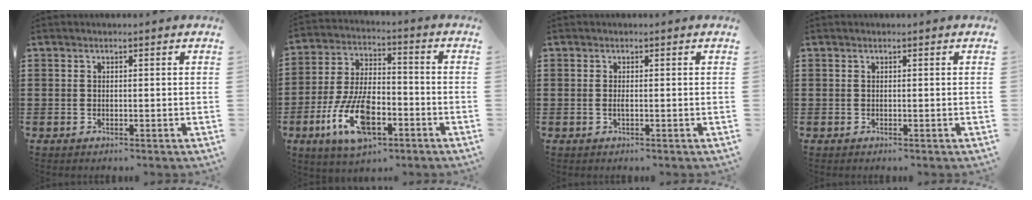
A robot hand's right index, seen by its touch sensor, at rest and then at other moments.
{"total": 11.9, "force": [-5.2, 5.5, 9.3], "torque": [-0.204, 0.004, -0.095]}
{"total": 0.8, "force": [-0.1, 0.1, 0.8], "torque": [-0.015, -0.006, 0.001]}
{"total": 0.0}